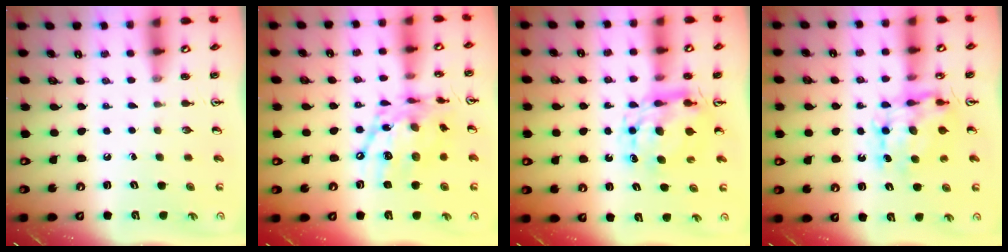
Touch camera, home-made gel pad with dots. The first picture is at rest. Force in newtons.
{"total": 15.2, "press": 15.2, "slide": 1.2}
{"total": 9.0, "press": 8.9, "slide": 0.7}
{"total": 9.7, "press": 9.7, "slide": 0.8}